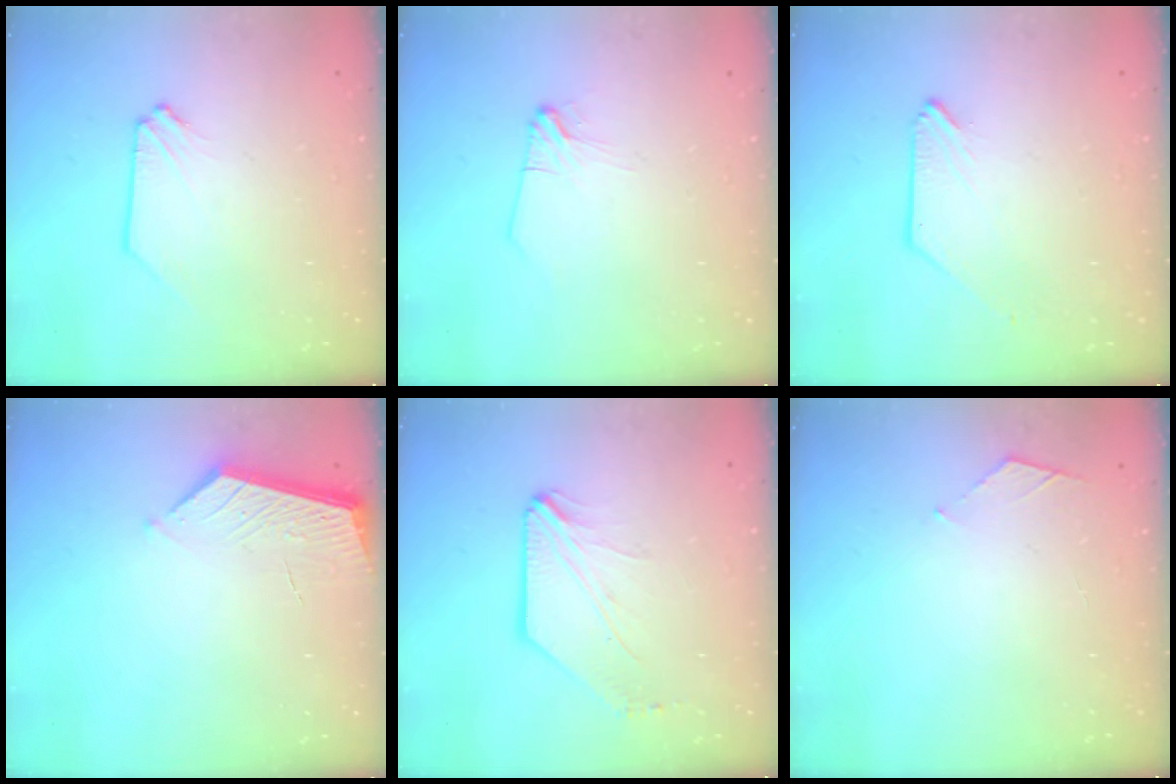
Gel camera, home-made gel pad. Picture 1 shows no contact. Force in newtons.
{"total": 2.5, "press": 2.5, "slide": 0.5}
{"total": 0.0}
{"total": 3.7, "press": 3.7, "slide": 0.4}
{"total": 2.6, "press": 2.6, "slide": 0.5}
{"total": 3.6, "press": 3.6, "slide": 0.5}